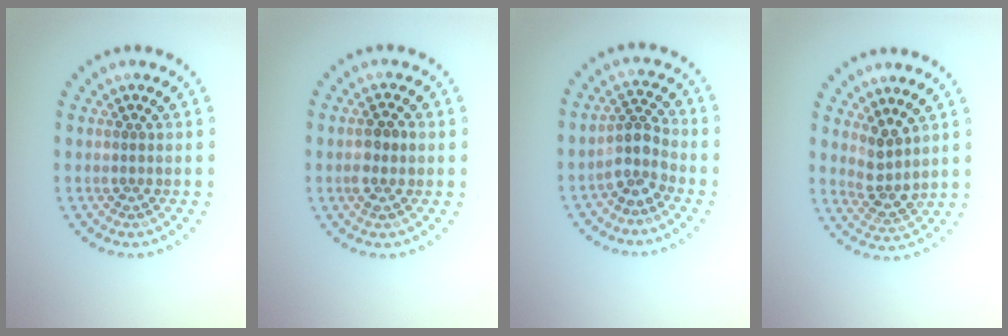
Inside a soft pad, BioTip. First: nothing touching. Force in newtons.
{"total": 1.9, "press": 1.9, "slide": 0.5}
{"total": 2.7, "press": 2.0, "slide": 1.8}
{"total": 2.6, "press": 2.0, "slide": 1.6}